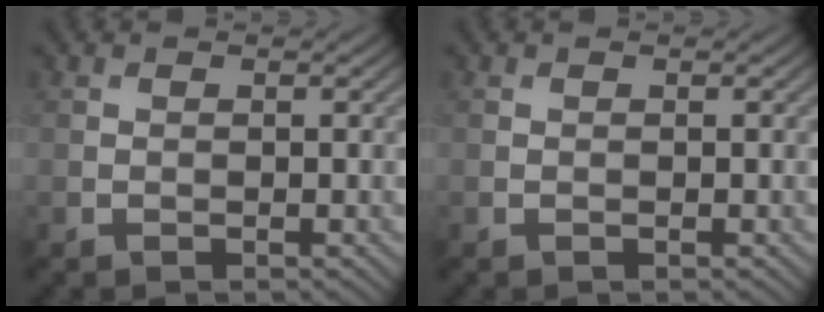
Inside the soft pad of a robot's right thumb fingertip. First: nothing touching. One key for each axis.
{"total": 0.0}